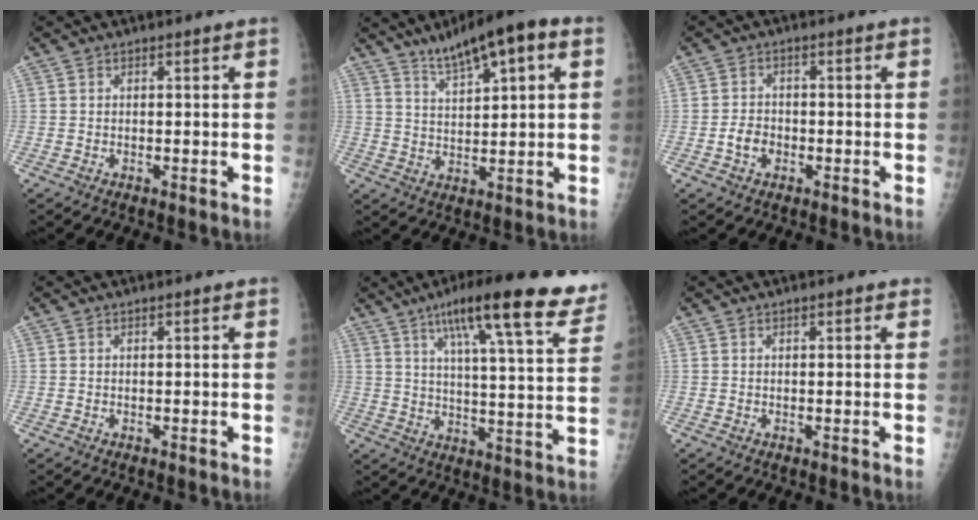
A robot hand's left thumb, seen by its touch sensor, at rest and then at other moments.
{"total": 10.6, "force": [5.8, 2.7, 8.5], "torque": [-0.123, -0.006, 0.093]}
{"total": 3.5, "force": [-1.4, 2.7, 1.8], "torque": [-0.022, 0.013, -0.025]}
{"total": 0.0}
{"total": 21.4, "force": [13.8, 3.8, 15.9], "torque": [-0.214, -0.036, 0.190]}
{"total": 0.8, "force": [0.5, 0.3, 0.6], "torque": [-0.010, -0.001, 0.004]}